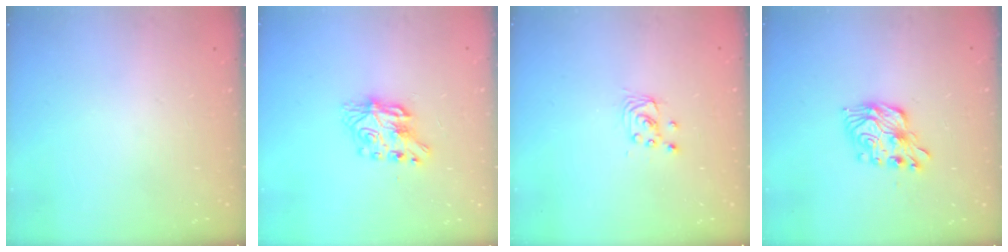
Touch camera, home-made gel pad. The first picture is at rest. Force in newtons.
{"total": 7.9, "press": 7.8, "slide": 0.6}
{"total": 2.7, "press": 2.7, "slide": 0.2}
{"total": 11.5, "press": 11.4, "slide": 0.5}